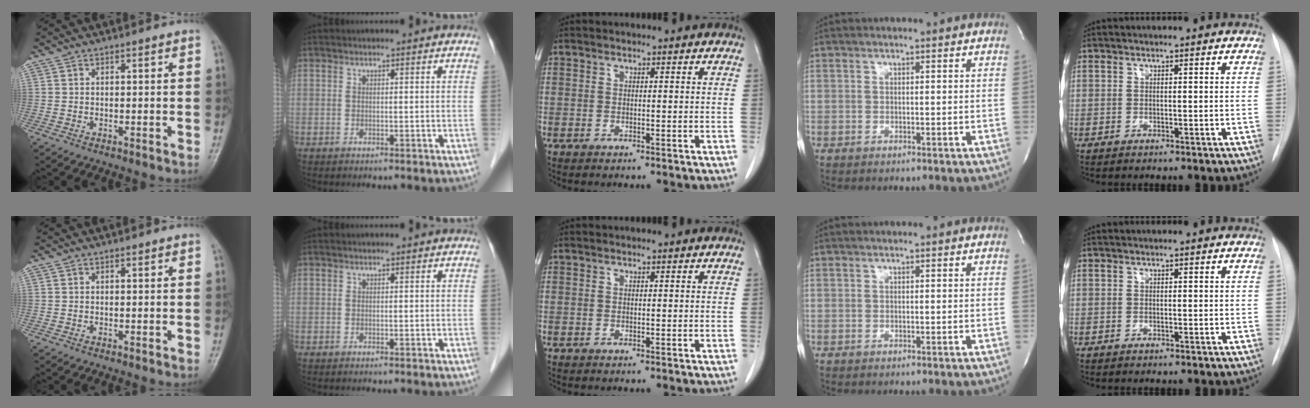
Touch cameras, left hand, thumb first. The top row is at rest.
{}